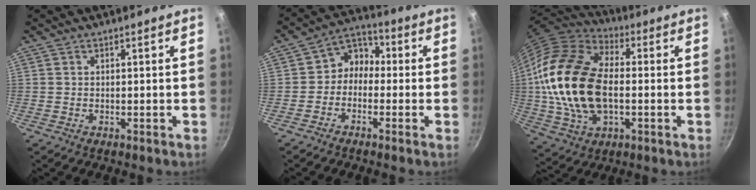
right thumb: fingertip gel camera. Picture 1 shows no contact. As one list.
[{"total": 6.1, "force": [-1.1, 5.0, 3.2], "torque": [-0.022, 0.033, -0.041]}, {"total": 22.5, "force": [-0.4, 14.0, 17.7], "torque": [-0.331, 0.021, -0.011]}]